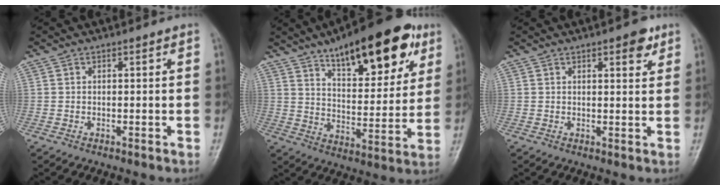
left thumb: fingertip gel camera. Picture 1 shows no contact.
{"total": 21.1, "force": [12.3, 8.1, 15.1], "torque": [-0.179, -0.043, 0.189]}
{"total": 3.7, "force": [2.2, 1.3, 2.7], "torque": [-0.026, -0.009, 0.026]}